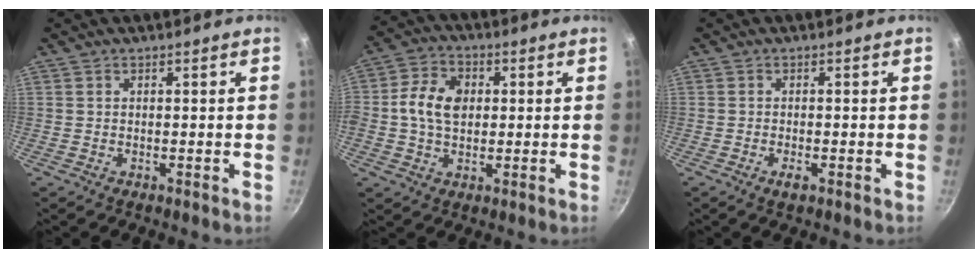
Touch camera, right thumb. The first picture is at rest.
{"total": 8.8, "force": [0.7, 6.3, 6.1], "torque": [-0.099, 0.014, 0.001]}
{"total": 1.7, "force": [-0.9, 0.4, 1.4], "torque": [-0.032, -0.002, -0.017]}